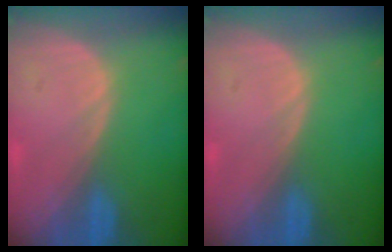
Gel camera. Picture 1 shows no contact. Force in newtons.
{"total": 0.0}